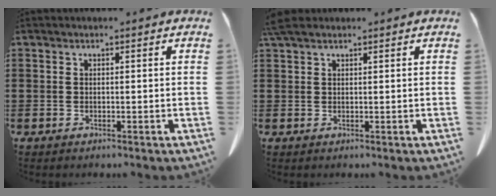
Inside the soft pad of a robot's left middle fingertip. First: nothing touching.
{"total": 1.8, "force": [1.5, 0.5, 0.9], "torque": [-0.023, 0.002, 0.028]}